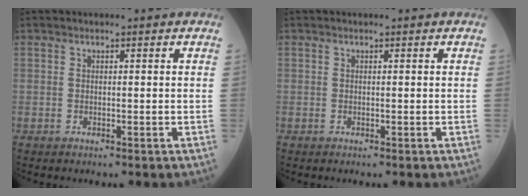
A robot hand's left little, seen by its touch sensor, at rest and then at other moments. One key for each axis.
{"total": 0.0}